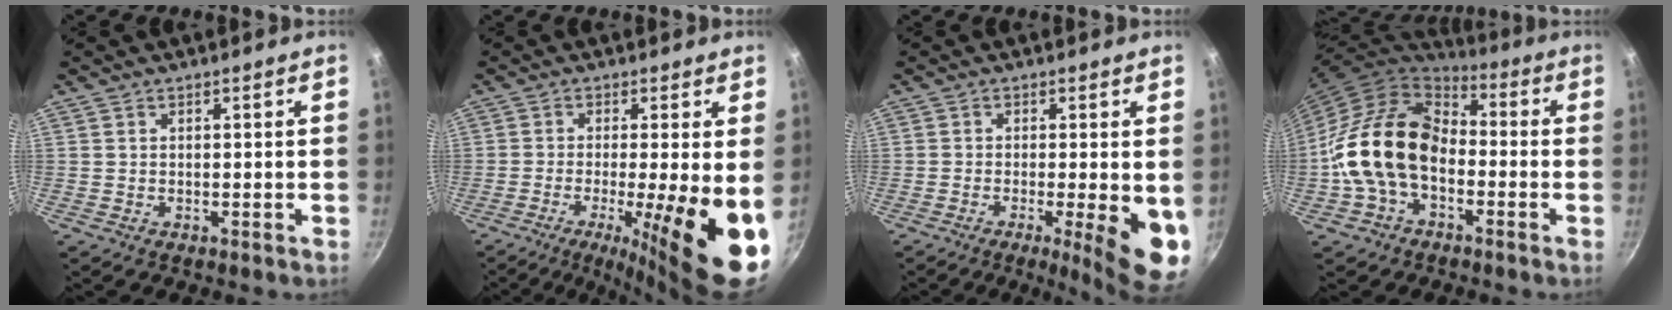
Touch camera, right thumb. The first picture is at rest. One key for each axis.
{"total": 14.1, "fx": -3.5, "fy": 2.2, "fz": 13.5, "tx": -0.200, "ty": -0.009, "tz": -0.051}
{"total": 10.0, "fx": -2.2, "fy": 2.2, "fz": 9.5, "tx": -0.124, "ty": -0.004, "tz": -0.027}
{"total": 18.2, "fx": -3.3, "fy": 12.5, "fz": 12.8, "tx": -0.209, "ty": 0.051, "tz": -0.078}